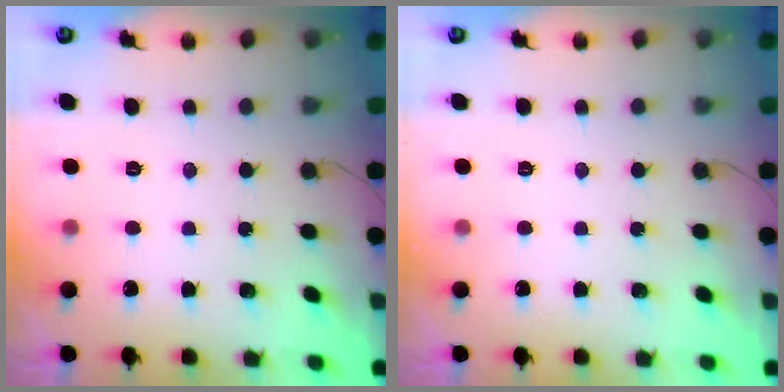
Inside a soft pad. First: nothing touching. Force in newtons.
{"total": 0.0}